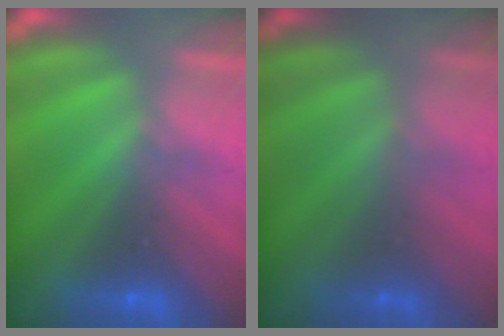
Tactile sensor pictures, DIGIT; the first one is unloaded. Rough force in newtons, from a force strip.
{"total": 1.0}